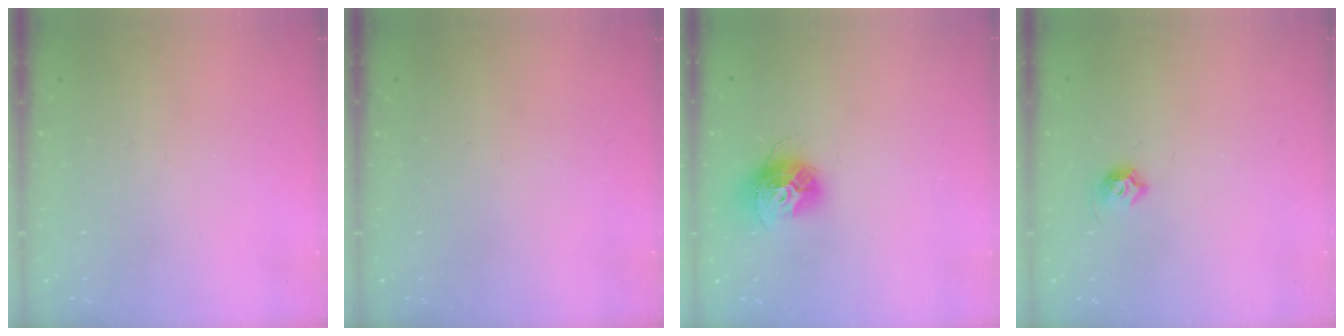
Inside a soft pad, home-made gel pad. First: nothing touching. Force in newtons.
{"total": 0.0}
{"total": 12.1, "press": 12.0, "slide": 1.0}
{"total": 6.1, "press": 6.0, "slide": 1.1}